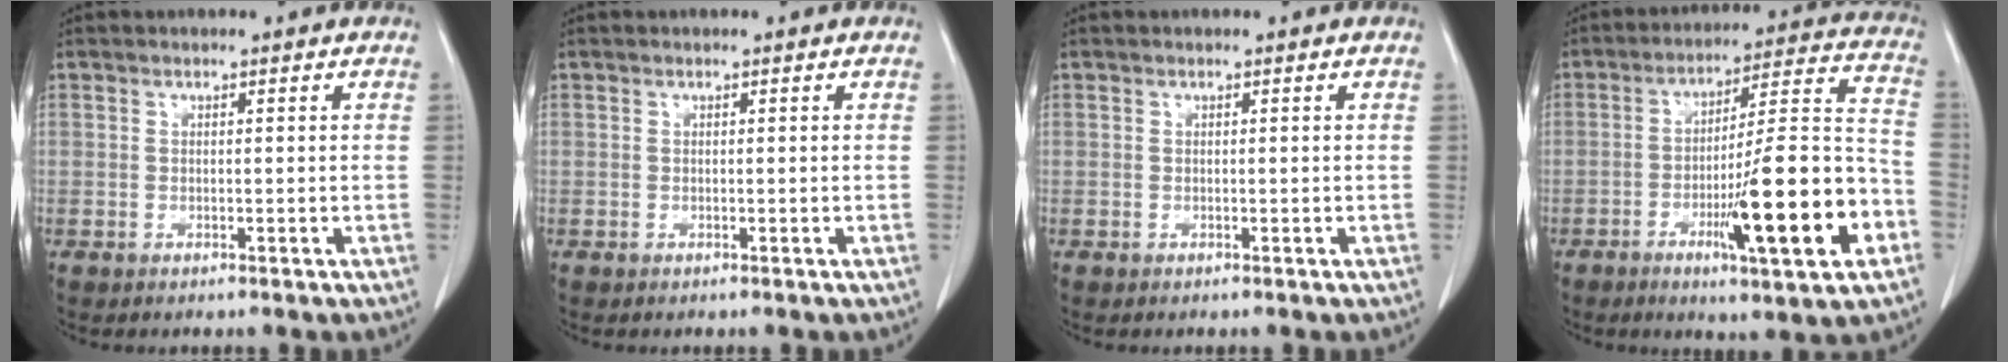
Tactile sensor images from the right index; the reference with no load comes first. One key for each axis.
{"total": 0.0}
{"total": 0.0}
{"total": 18.7, "fx": -6.7, "fy": 1.3, "fz": 17.4, "tx": -0.253, "ty": 0.001, "tz": -0.097}